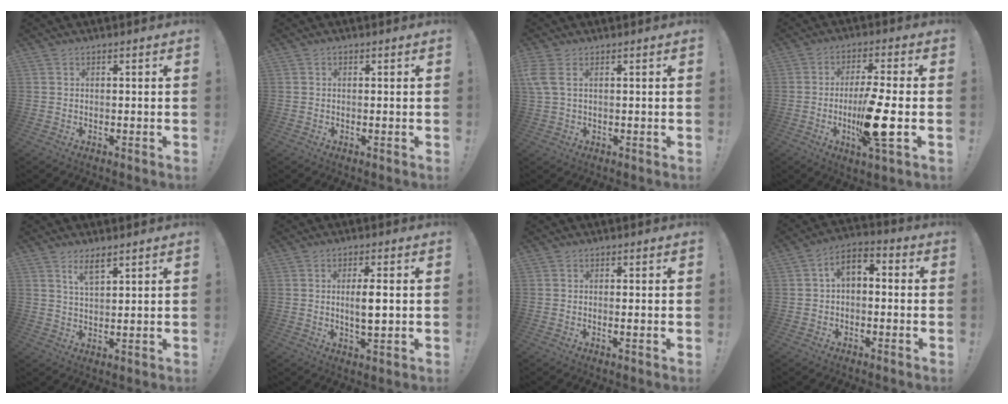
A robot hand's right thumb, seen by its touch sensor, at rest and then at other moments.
{"total": 0.5, "force": [-0.1, 0.2, -0.5], "torque": [0.004, 0.006, -0.001]}
{"total": 3.8, "force": [1.4, 1.2, 3.3], "torque": [-0.072, -0.005, 0.026]}
{"total": 14.1, "force": [-3.2, 2.4, 13.5], "torque": [-0.243, -0.006, -0.051]}
{"total": 4.8, "force": [3.6, 1.6, 2.8], "torque": [-0.056, -0.011, 0.063]}
{"total": 5.5, "force": [0.1, 1.5, 5.3], "torque": [-0.089, -0.006, -0.004]}
{"total": 1.5, "force": [0.0, -0.6, 1.3], "torque": [-0.019, -0.004, -0.004]}
{"total": 5.1, "force": [-0.9, 3.4, 3.7], "torque": [-0.061, 0.012, -0.013]}